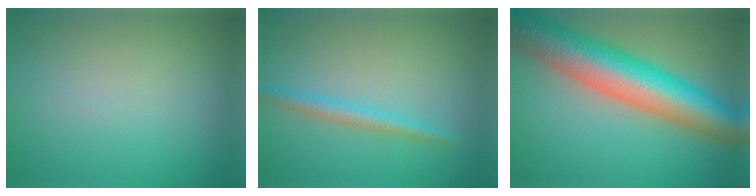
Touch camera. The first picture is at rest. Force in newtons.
{"total": 2.1, "press": 2.0, "slide": 0.2}
{"total": 11.6, "press": 11.6, "slide": 0.4}